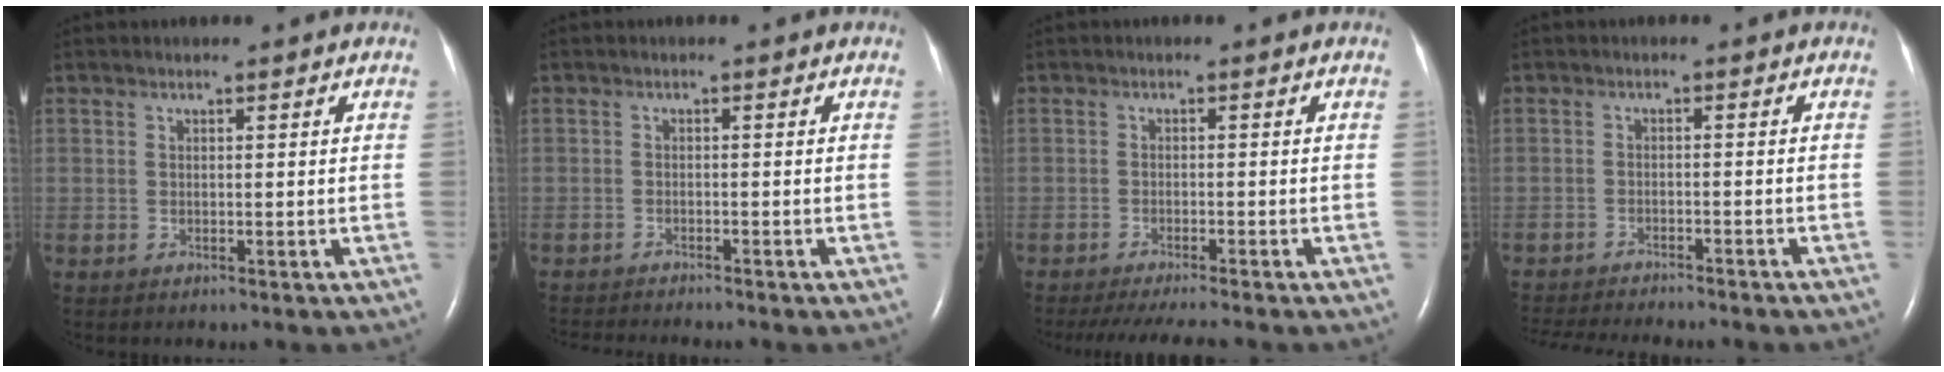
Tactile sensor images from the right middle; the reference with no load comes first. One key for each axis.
{"total": 5.4, "fx": -5.0, "fy": -0.4, "fz": 1.9, "tx": -0.019, "ty": -0.012, "tz": -0.075}
{"total": 8.3, "fx": -7.2, "fy": 0.1, "fz": 4.1, "tx": -0.053, "ty": -0.017, "tz": -0.111}
{"total": 12.9, "fx": -11.6, "fy": 1.4, "fz": 5.5, "tx": -0.082, "ty": -0.018, "tz": -0.156}